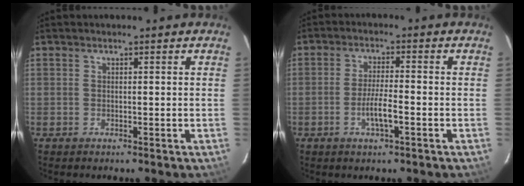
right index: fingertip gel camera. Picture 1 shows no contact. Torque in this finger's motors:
{"motor_torque": [0.38, -0.26, 0.20, 0.06]}